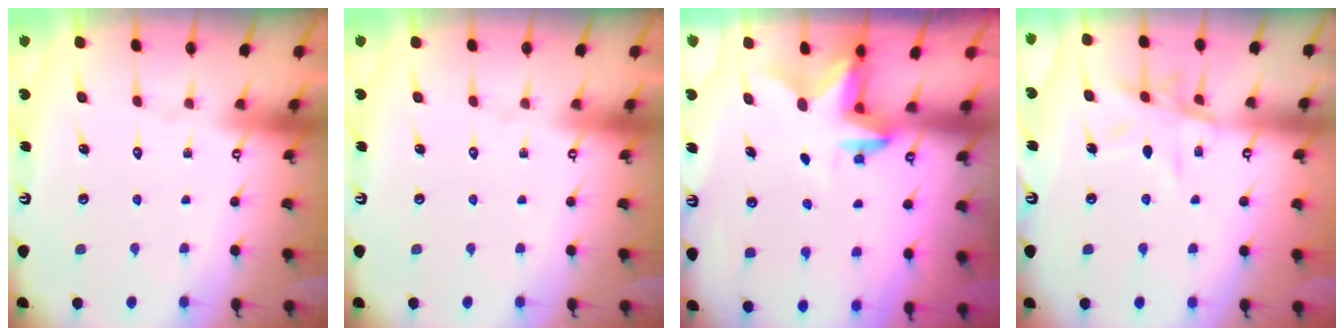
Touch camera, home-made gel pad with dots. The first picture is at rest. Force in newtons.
{"total": 0.0}
{"total": 2.7, "press": 2.7, "slide": 0.5}
{"total": 10.0, "press": 10.0, "slide": 0.8}